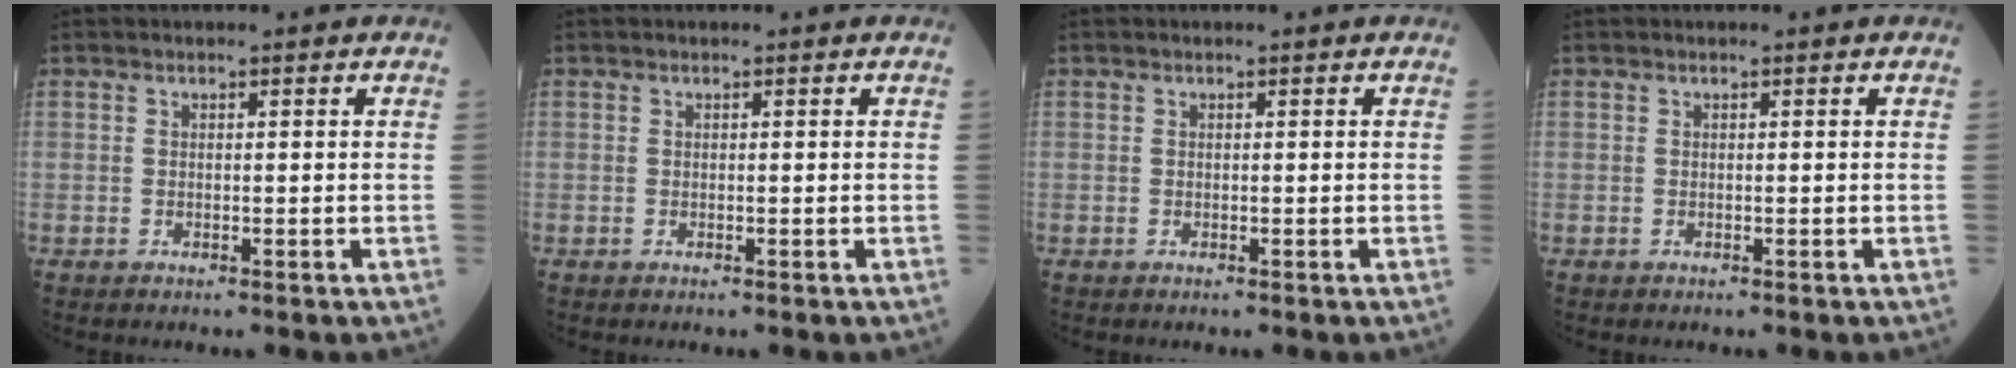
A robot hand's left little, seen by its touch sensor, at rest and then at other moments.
{"total": 0.0}
{"total": 0.0}
{"total": 0.0}